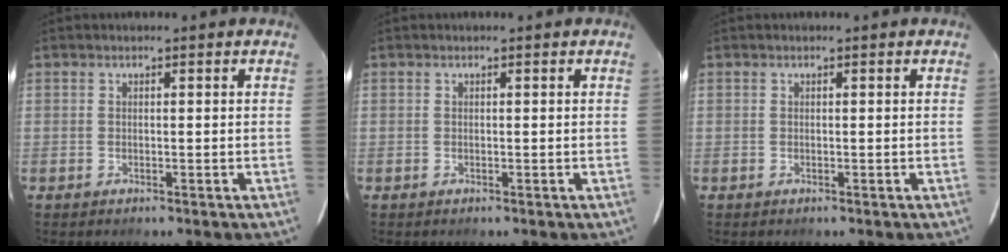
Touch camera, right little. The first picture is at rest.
{"total": 0.0}
{"total": 0.0}